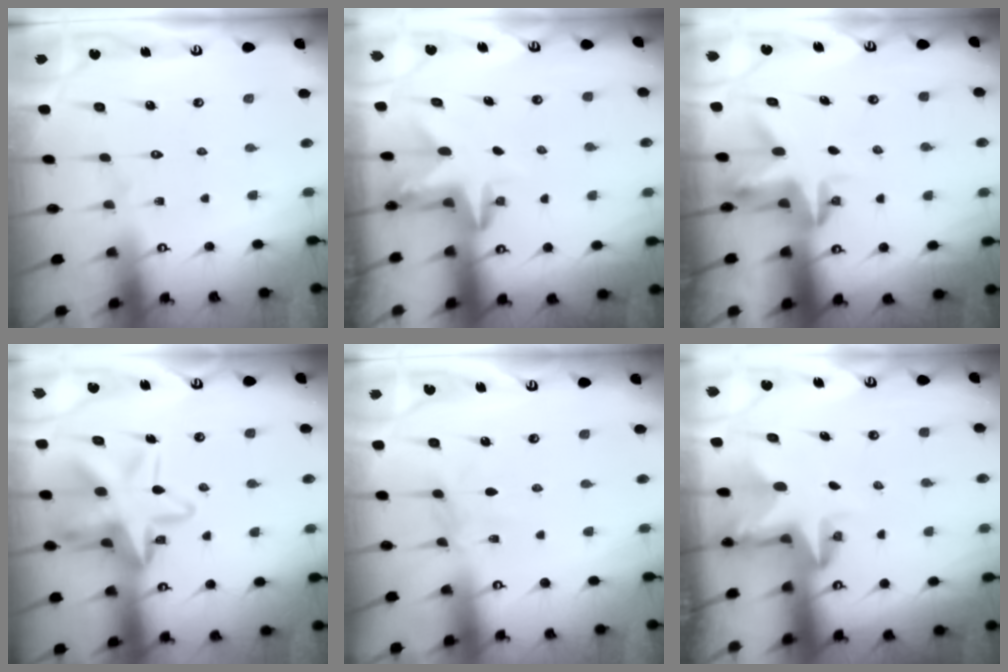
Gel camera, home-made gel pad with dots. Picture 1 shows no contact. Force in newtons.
{"total": 3.3, "press": 3.3, "slide": 0.3}
{"total": 3.2, "press": 3.2, "slide": 0.5}
{"total": 17.0, "press": 16.8, "slide": 2.3}
{"total": 3.5, "press": 3.5, "slide": 0.5}
{"total": 2.9, "press": 2.9, "slide": 0.1}